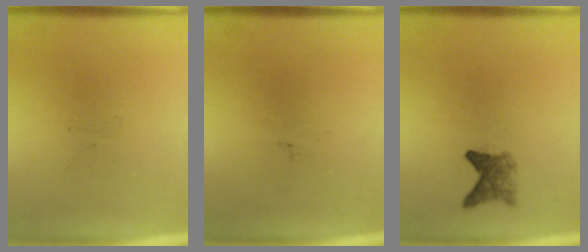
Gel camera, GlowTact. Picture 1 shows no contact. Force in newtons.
{"total": 0.0}
{"total": 2.7}